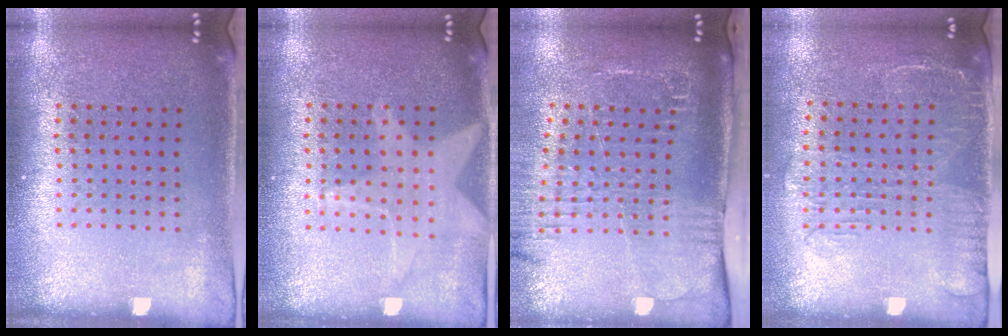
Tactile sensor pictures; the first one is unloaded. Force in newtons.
{"total": 0.6, "press": 0.5, "slide": 0.2}
{"total": 2.6, "press": 2.0, "slide": 1.6}
{"total": 1.7, "press": 1.3, "slide": 1.0}